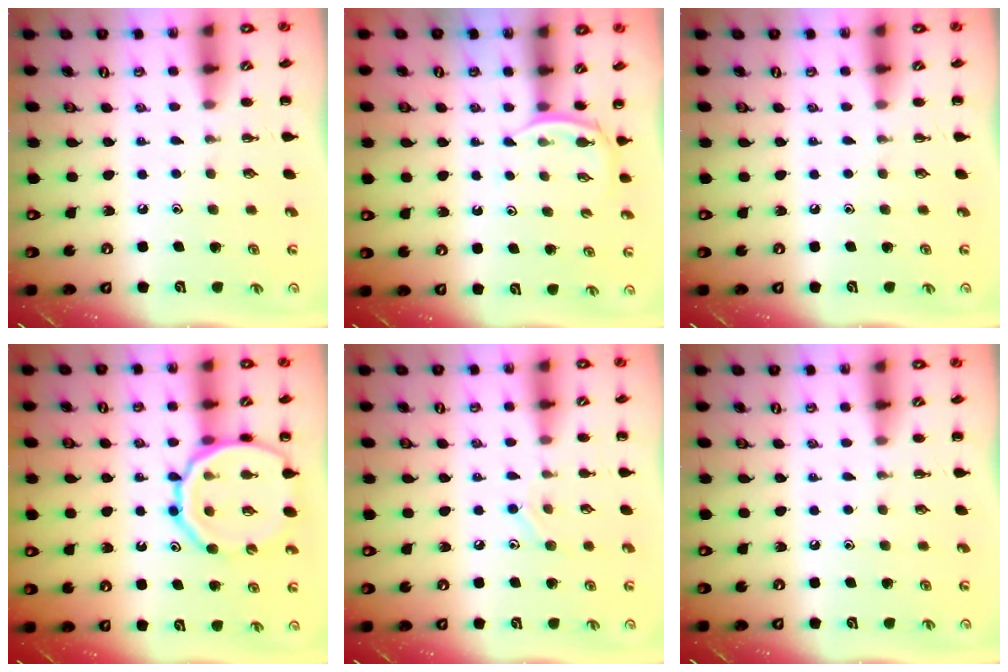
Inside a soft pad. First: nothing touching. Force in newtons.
{"total": 2.6, "press": 2.5, "slide": 0.8}
{"total": 0.0}
{"total": 17.4, "press": 17.3, "slide": 2.5}
{"total": 8.2, "press": 8.0, "slide": 2.0}
{"total": 0.0}